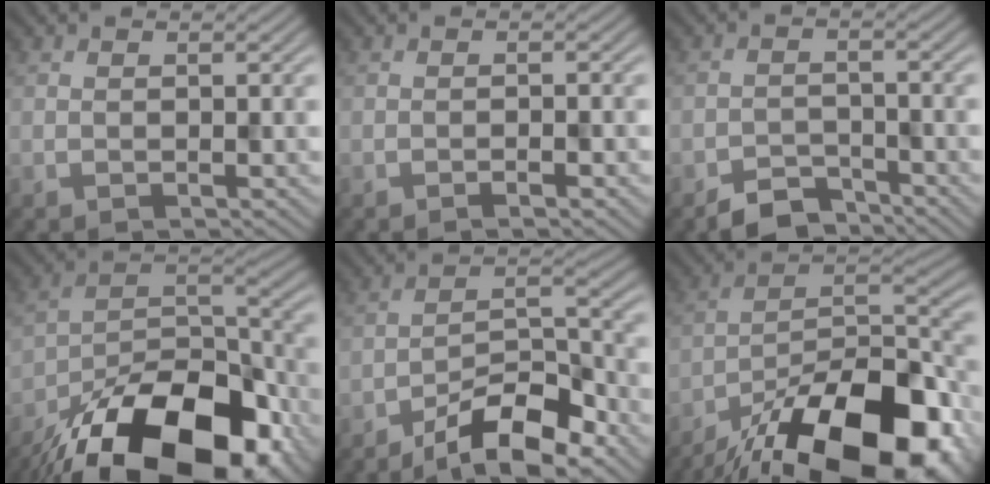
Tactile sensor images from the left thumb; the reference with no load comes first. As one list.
[{"total": 1.3, "force": [-0.8, 0.1, 0.9], "torque": [-0.013, 0.002, -0.014]}, {"total": 4.0, "force": [-3.4, 1.6, 1.3], "torque": [-0.020, -0.001, -0.067]}, {"total": 20.9, "force": [-14.5, 9.6, 11.6], "torque": [-0.200, -0.057, -0.209]}, {"total": 10.6, "force": [-7.6, 3.2, 6.7], "torque": [-0.104, 0.005, -0.145]}, {"total": 20.4, "force": [-14.6, 7.6, 12.1], "torque": [-0.182, -0.036, -0.225]}]